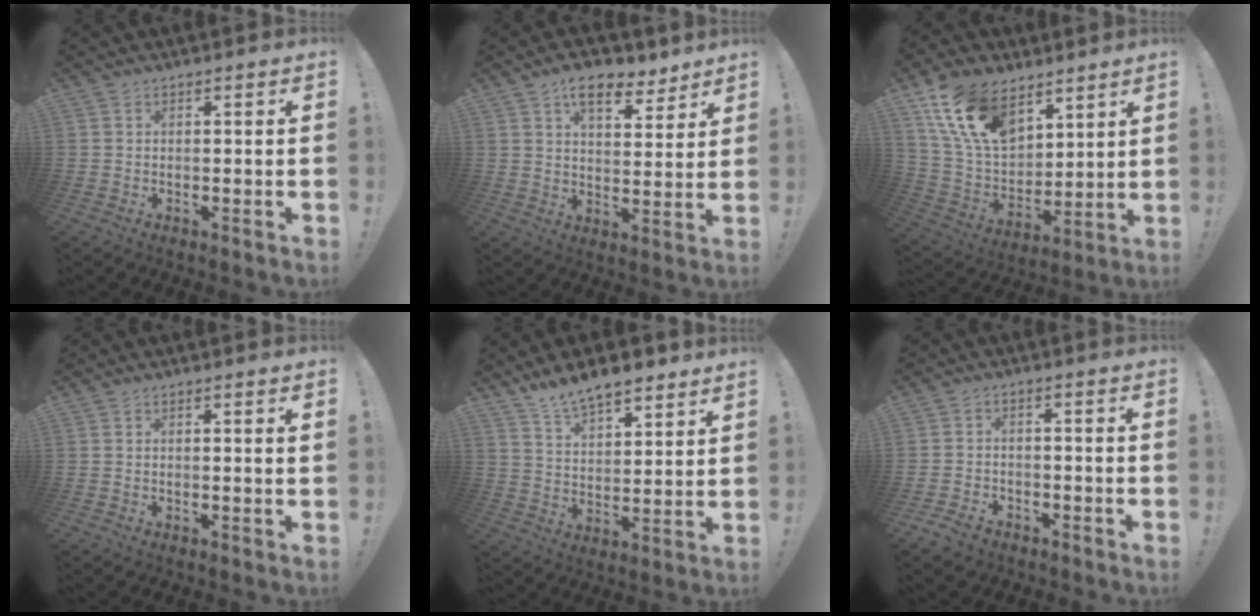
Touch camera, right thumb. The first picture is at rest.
{"total": 10.7, "force": [7.3, 5.2, 5.9], "torque": [-0.074, -0.044, 0.130]}
{"total": 18.4, "force": [10.6, 11.3, 10.0], "torque": [-0.202, -0.051, 0.202]}
{"total": 1.0, "force": [0.5, -0.3, 0.8], "torque": [-0.008, -0.004, 0.006]}
{"total": 9.7, "force": [8.5, 2.9, 3.6], "torque": [-0.072, -0.060, 0.159]}
{"total": 4.5, "force": [-3.2, 2.7, 1.5], "torque": [-0.035, 0.008, -0.060]}